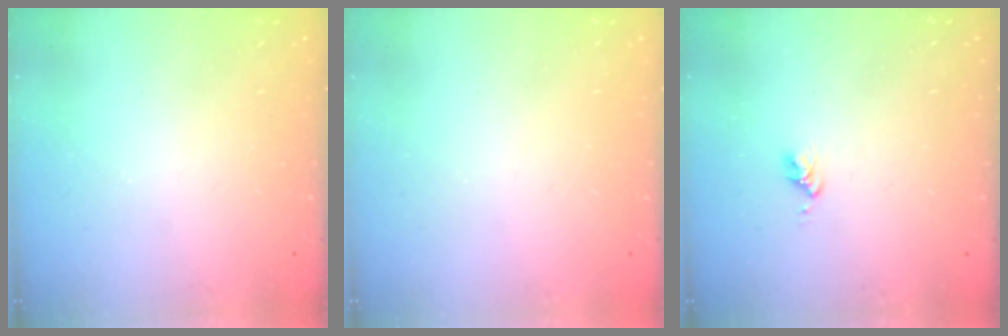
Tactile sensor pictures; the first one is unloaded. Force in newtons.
{"total": 0.0}
{"total": 2.8, "press": 2.8, "slide": 0.3}